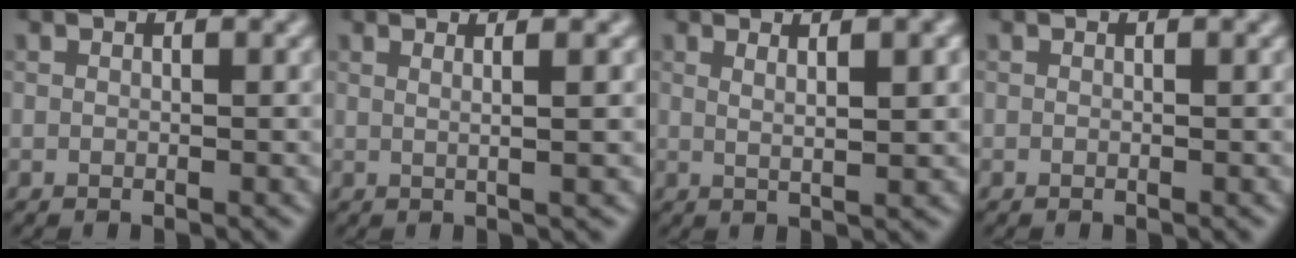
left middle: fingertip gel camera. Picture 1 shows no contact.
{"total": 2.8, "force": [0.6, 1.0, 2.6], "torque": [-0.029, 0.015, -0.015]}
{"total": 3.7, "force": [1.1, 0.9, 3.4], "torque": [-0.039, 0.008, 0.012]}
{"total": 0.0}